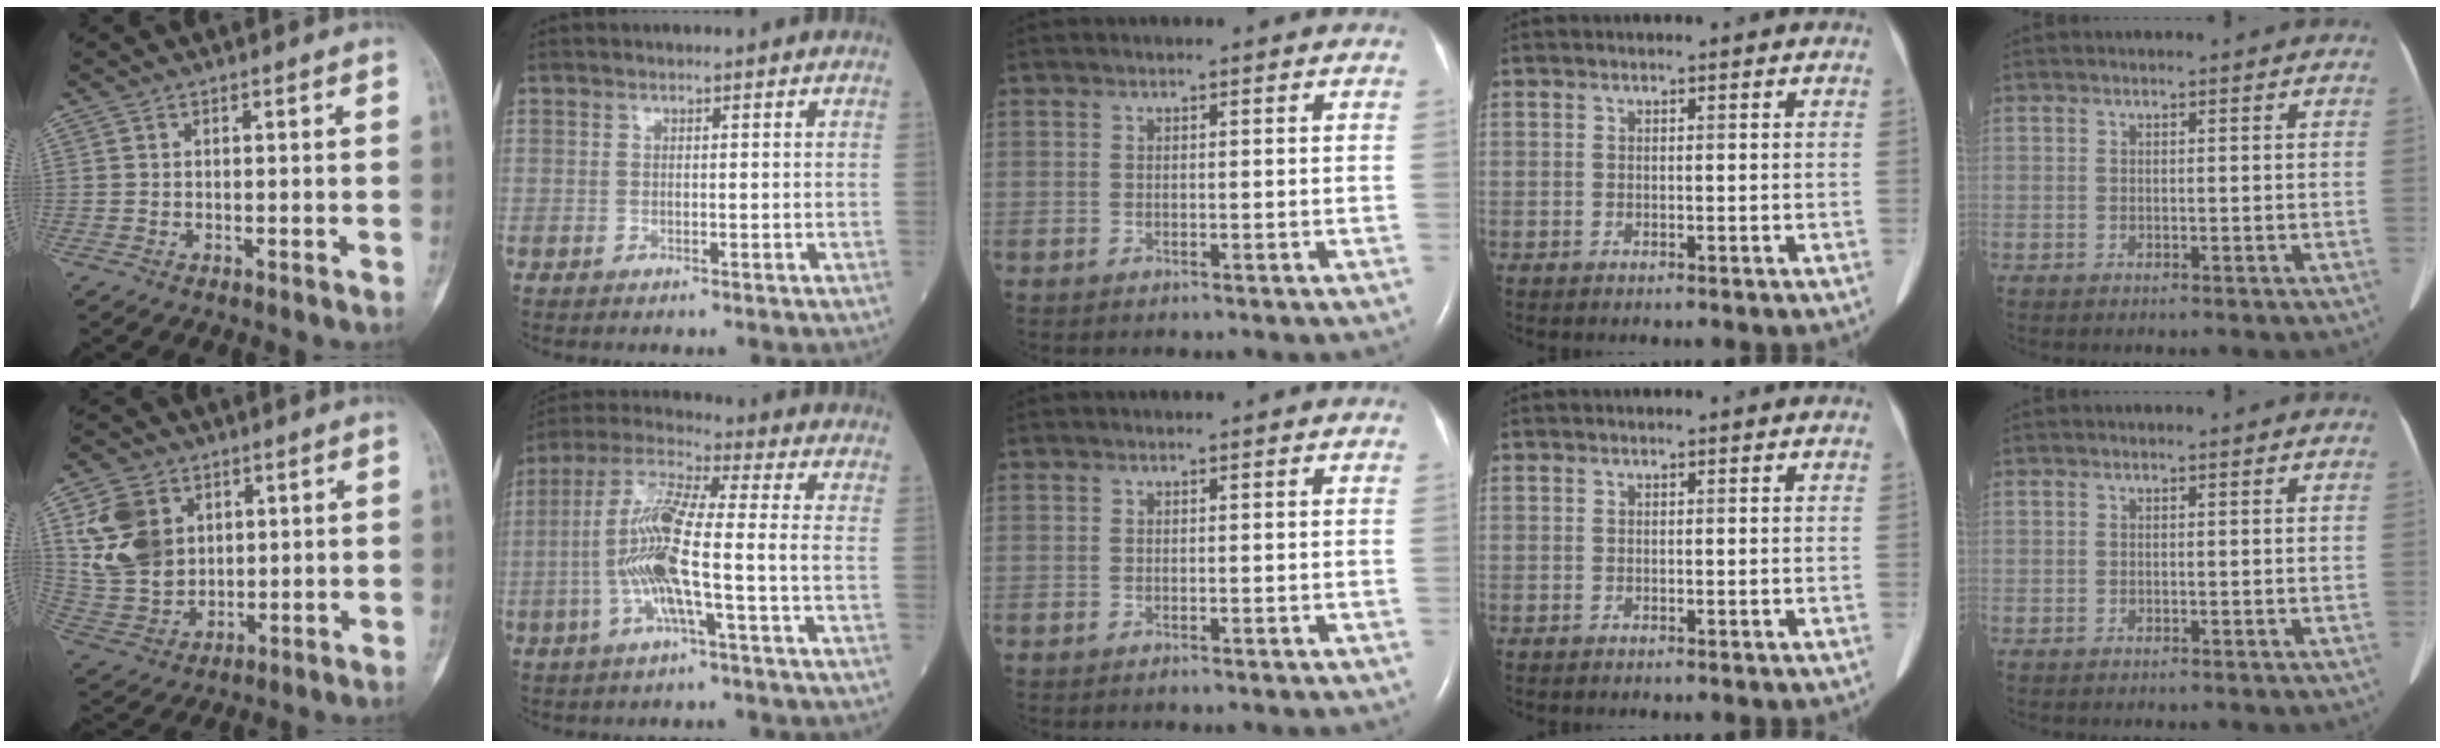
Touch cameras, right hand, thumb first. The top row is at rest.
{"thumb": {"total": 13.4, "force": [4.0, 10.4, 7.3], "torque": [-0.117, -0.011, 0.089]}, "index": {"total": 12.3, "force": [-2.2, 0.7, 12.1], "torque": [-0.250, 0.009, -0.051]}}